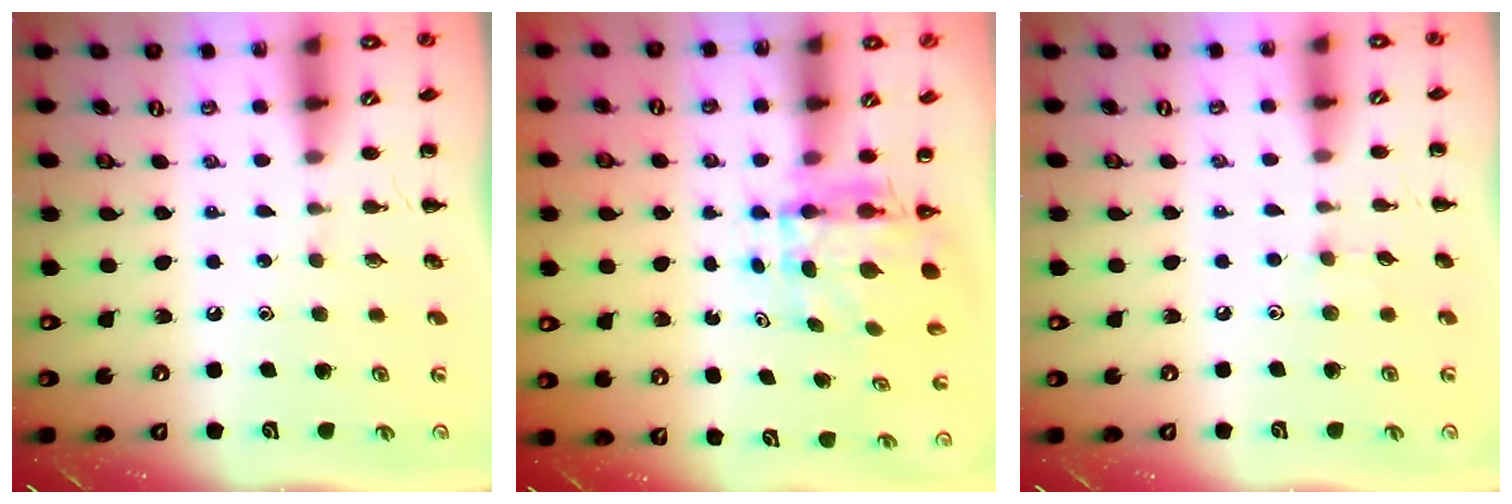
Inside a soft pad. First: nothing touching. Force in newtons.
{"total": 5.6, "press": 5.5, "slide": 0.8}
{"total": 3.6, "press": 3.3, "slide": 1.3}